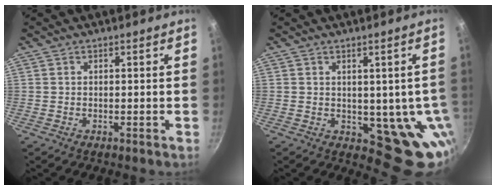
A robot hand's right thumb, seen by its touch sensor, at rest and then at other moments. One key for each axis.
{"total": 10.0, "fx": -0.5, "fy": 5.6, "fz": 8.3, "tx": -0.062, "ty": -0.014, "tz": 0.003}